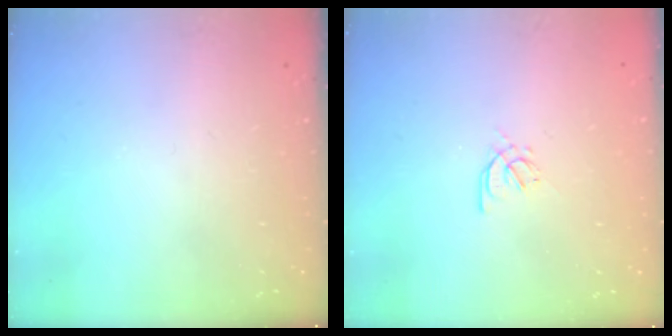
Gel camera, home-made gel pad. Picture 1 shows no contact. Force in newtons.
{"total": 2.4, "press": 2.4, "slide": 0.6}